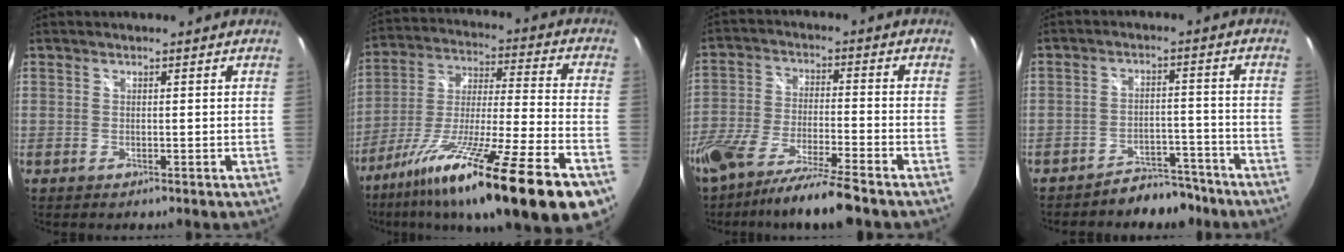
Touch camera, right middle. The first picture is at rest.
{"total": 26.8, "force": [-16.8, 1.2, 20.8], "torque": [-0.341, -0.070, -0.282]}
{"total": 13.3, "force": [-10.5, 0.9, 8.1], "torque": [-0.168, -0.034, -0.190]}
{"total": 7.4, "force": [-6.6, 3.1, 1.2], "torque": [-0.028, 0.020, -0.083]}